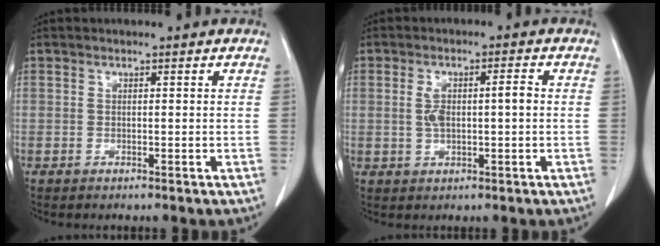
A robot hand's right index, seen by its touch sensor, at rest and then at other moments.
{"total": 4.9, "force": [0.2, 1.5, 4.7], "torque": [-0.097, 0.016, 0.007]}